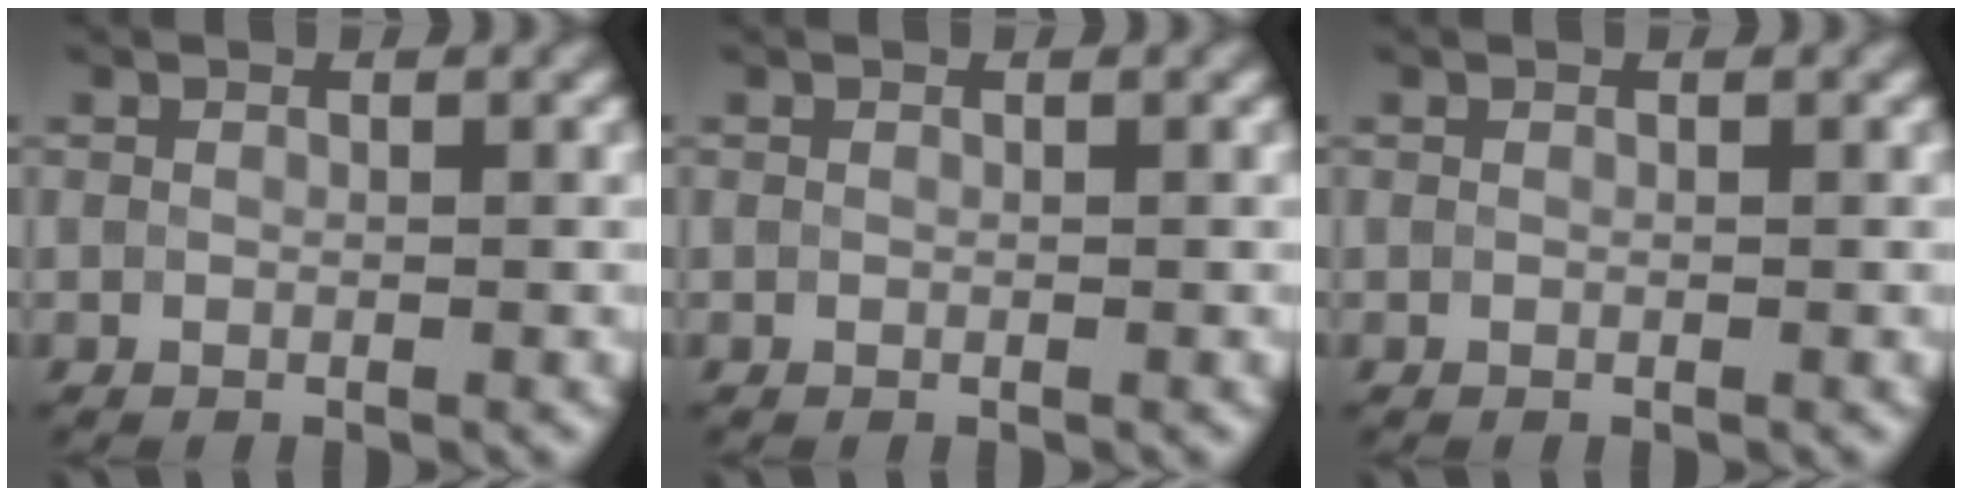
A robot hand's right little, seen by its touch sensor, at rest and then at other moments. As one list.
[{"total": 0.0}, {"total": 0.0}]